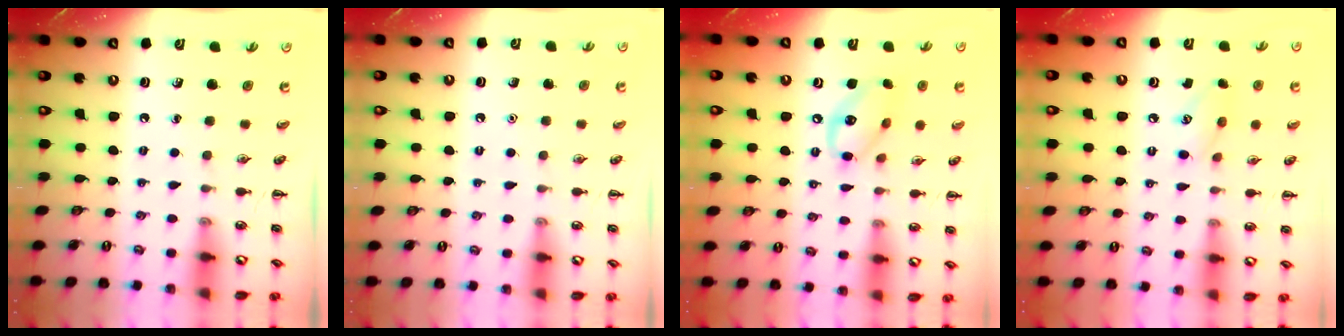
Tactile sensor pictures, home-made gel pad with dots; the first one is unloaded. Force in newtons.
{"total": 1.6, "press": 1.6, "slide": 0.1}
{"total": 10.9, "press": 10.6, "slide": 2.2}
{"total": 7.0, "press": 7.0, "slide": 0.8}